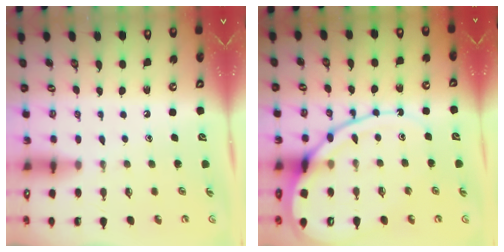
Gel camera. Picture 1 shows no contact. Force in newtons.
{"total": 14.8, "press": 14.8, "slide": 1.1}